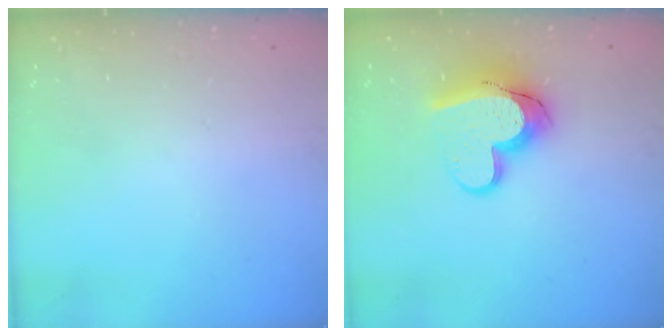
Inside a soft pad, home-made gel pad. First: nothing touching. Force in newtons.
{"total": 13.4, "press": 13.4, "slide": 1.1}